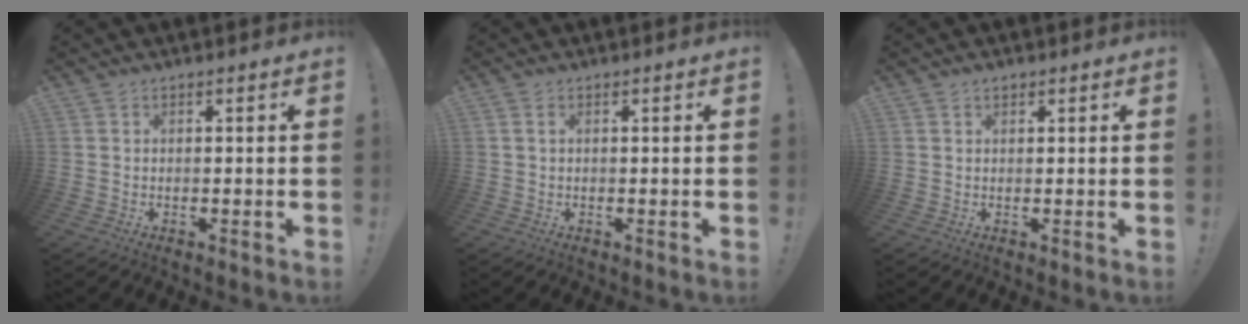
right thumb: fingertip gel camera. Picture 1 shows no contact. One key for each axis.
{"total": 1.0, "fx": 0.4, "fy": 0.5, "fz": 0.8, "tx": -0.016, "ty": 0.003, "tz": 0.006}
{"total": 1.0, "fx": 0.7, "fy": 0.5, "fz": 0.4, "tx": -0.008, "ty": 0.001, "tz": 0.013}